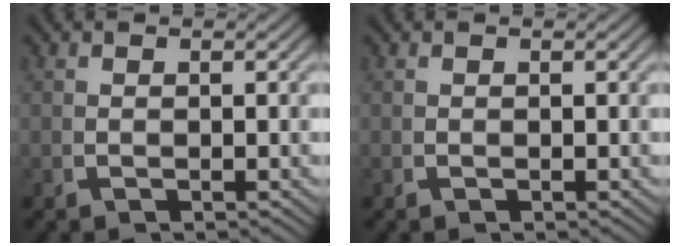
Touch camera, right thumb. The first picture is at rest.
{"total": 0.0}